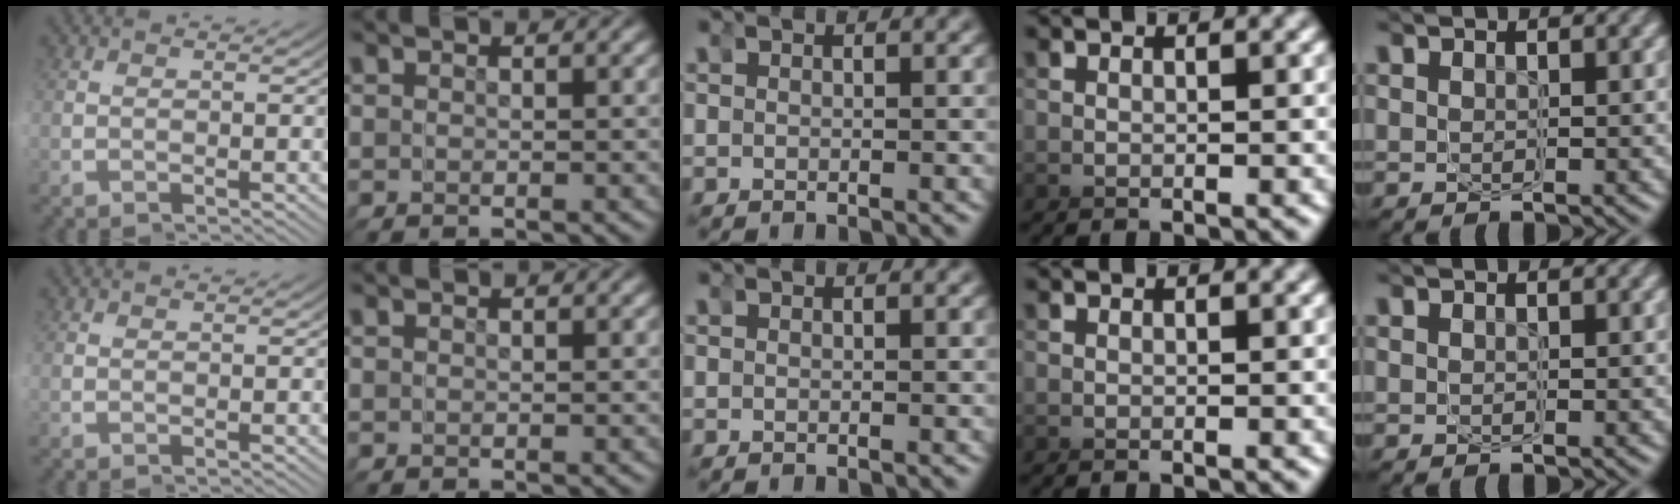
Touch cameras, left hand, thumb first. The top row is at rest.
{}